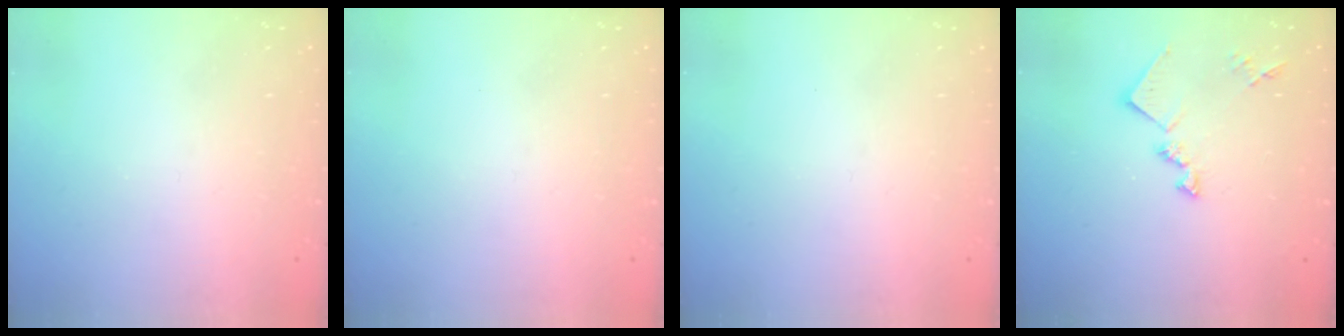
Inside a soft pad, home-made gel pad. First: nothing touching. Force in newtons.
{"total": 0.0}
{"total": 0.0}
{"total": 12.3, "press": 12.3, "slide": 0.6}